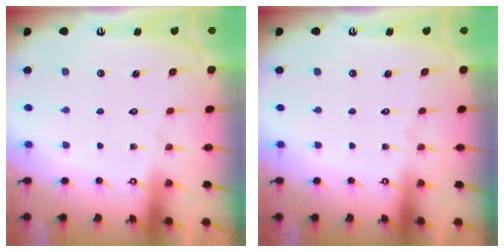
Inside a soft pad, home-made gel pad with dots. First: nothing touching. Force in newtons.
{"total": 0.0}